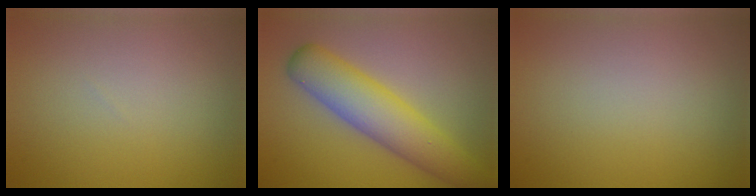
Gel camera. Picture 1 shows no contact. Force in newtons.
{"total": 6.6, "press": 6.6, "slide": 0.2}
{"total": 0.0}